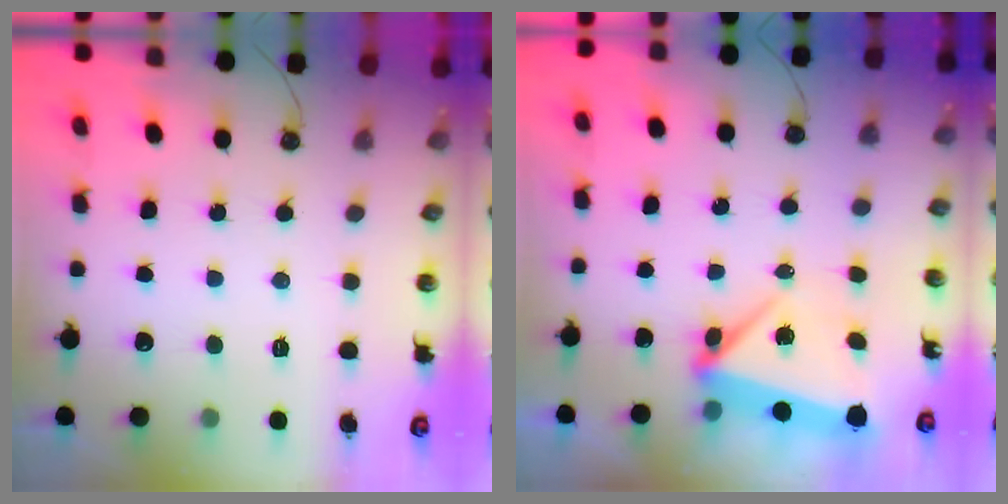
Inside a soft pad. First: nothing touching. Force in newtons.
{"total": 5.5, "press": 5.5, "slide": 0.8}